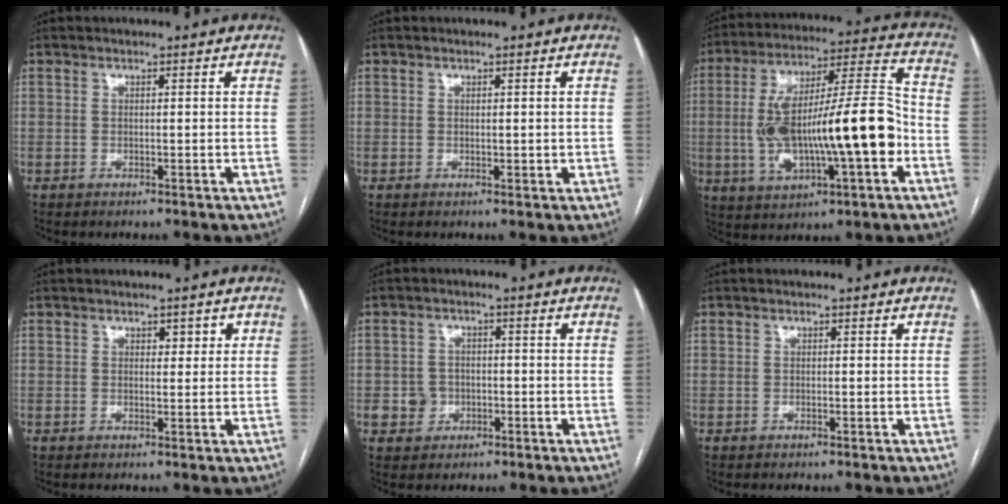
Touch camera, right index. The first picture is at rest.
{"total": 1.2, "force": [0.2, 0.6, 1.0], "torque": [-0.015, -0.004, 0.006]}
{"total": 21.0, "force": [-3.6, 4.1, 20.3], "torque": [-0.370, 0.020, -0.048]}
{"total": 1.9, "force": [0.9, 1.1, 1.2], "torque": [-0.010, 0.002, 0.011]}
{"total": 3.4, "force": [-0.9, 3.2, 0.9], "torque": [-0.004, 0.009, -0.011]}
{"total": 0.0}